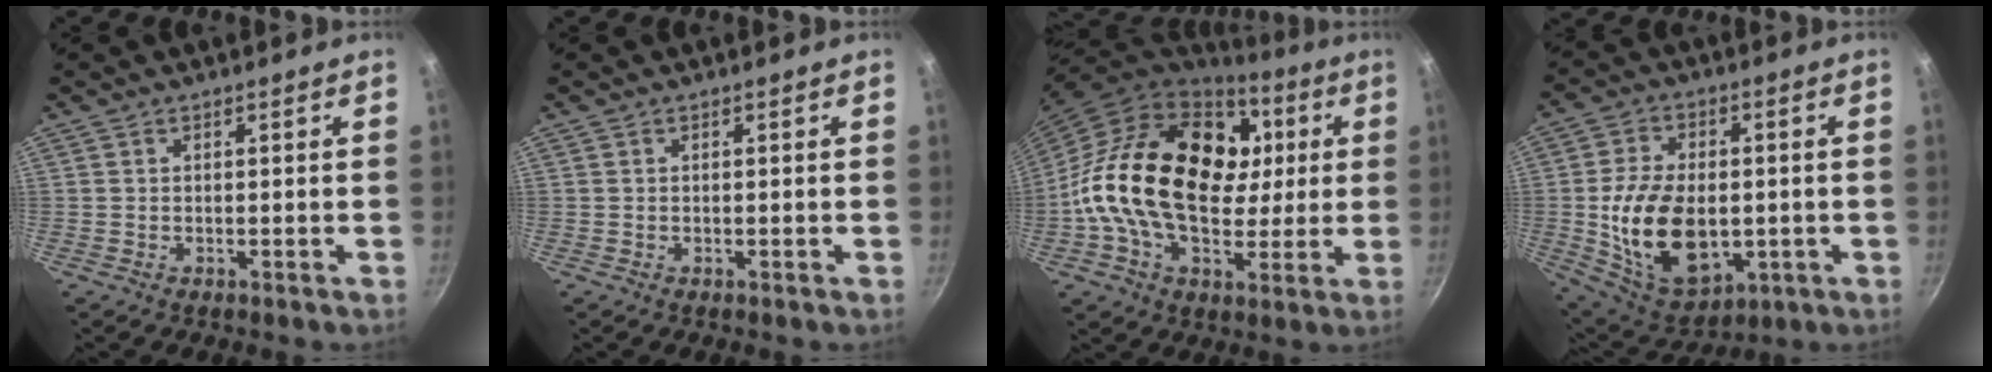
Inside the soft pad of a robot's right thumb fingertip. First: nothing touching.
{"total": 0.0}
{"total": 28.6, "force": [2.8, 19.3, 20.9], "torque": [-0.345, 0.024, 0.040]}
{"total": 18.1, "force": [-1.7, 11.6, 13.8], "torque": [-0.227, -0.002, -0.012]}